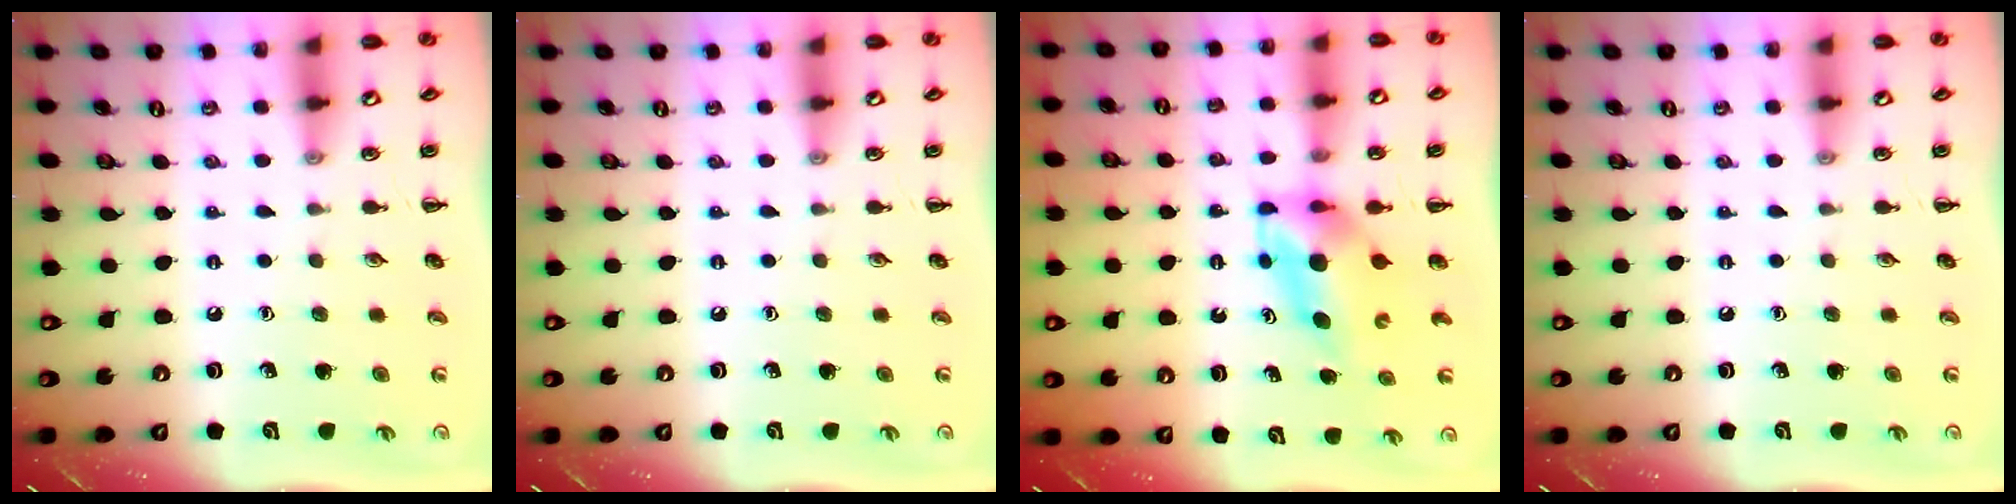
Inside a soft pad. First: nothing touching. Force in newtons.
{"total": 0.0}
{"total": 5.4, "press": 5.4, "slide": 0.7}
{"total": 0.0}